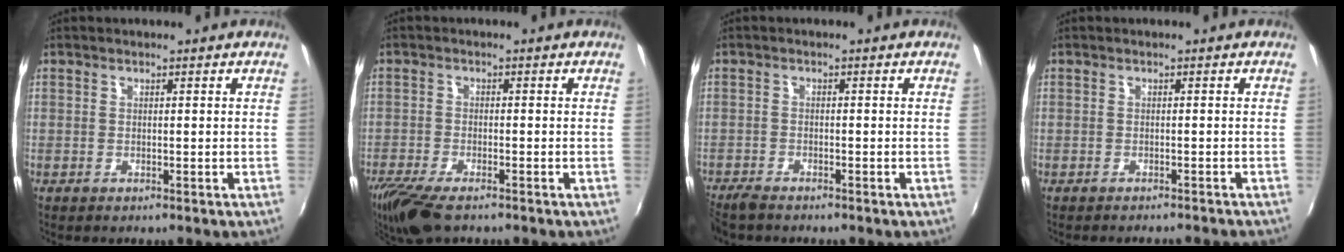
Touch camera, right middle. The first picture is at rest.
{"total": 8.7, "force": [-6.6, 2.3, 5.2], "torque": [-0.126, -0.035, -0.124]}
{"total": 3.6, "force": [-3.3, 0.7, 1.2], "torque": [-0.035, -0.018, -0.065]}
{"total": 4.4, "force": [-4.1, 0.6, 1.5], "torque": [-0.033, -0.010, -0.055]}